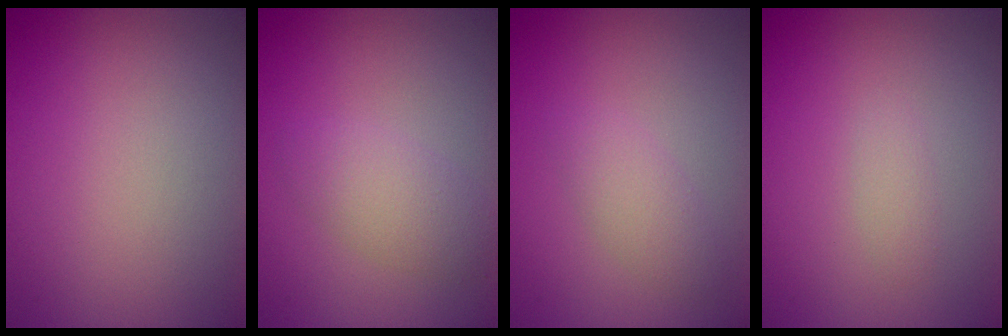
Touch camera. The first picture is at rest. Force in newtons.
{"total": 2.6, "press": 2.6, "slide": 0.1}
{"total": 1.9, "press": 1.9, "slide": 0.1}
{"total": 0.8, "press": 0.8, "slide": 0.1}